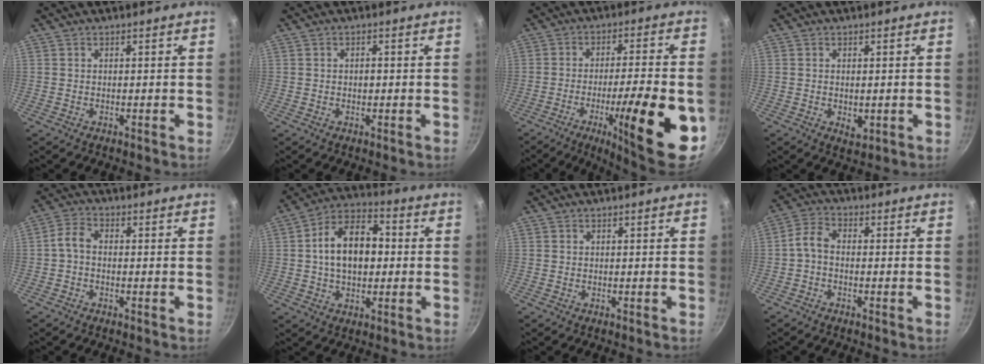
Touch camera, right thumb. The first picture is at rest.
{"total": 1.4, "force": [0.0, 1.0, 1.0], "torque": [-0.015, 0.004, -0.002]}
{"total": 20.3, "force": [-6.5, 4.3, 18.8], "torque": [-0.253, 0.017, -0.093]}
{"total": 2.7, "force": [-0.3, 1.7, 2.1], "torque": [-0.032, -0.008, -0.003]}
{"total": 3.4, "force": [-0.7, 2.0, 2.7], "torque": [-0.063, 0.017, -0.025]}
{"total": 14.1, "force": [0.7, 9.1, 10.7], "torque": [-0.144, 0.030, -0.002]}
{"total": 0.0}
{"total": 3.7, "force": [-1.1, 2.1, 2.9], "torque": [-0.069, 0.021, -0.032]}